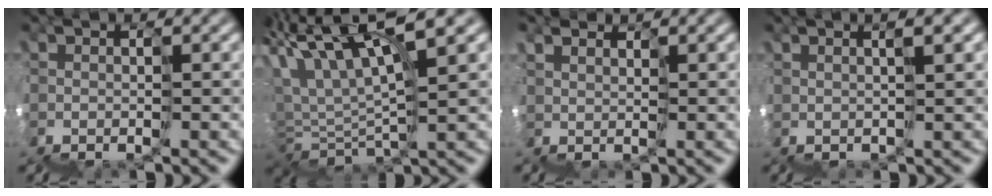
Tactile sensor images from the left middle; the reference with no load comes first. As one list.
[{"total": 4.6, "force": [4.5, -0.7, 0.8], "torque": [-0.045, 0.040, 0.073]}, {"total": 3.5, "force": [1.7, -1.3, -2.8], "torque": [0.029, 0.023, 0.031]}, {"total": 2.9, "force": [1.9, 0.7, 2.0], "torque": [-0.009, 0.036, 0.028]}]